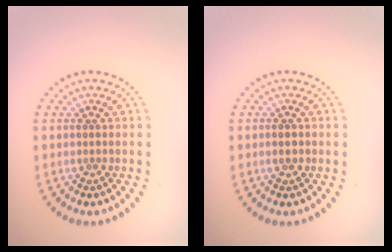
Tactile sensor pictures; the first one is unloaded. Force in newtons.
{"total": 1.1, "press": 1.0, "slide": 0.2}